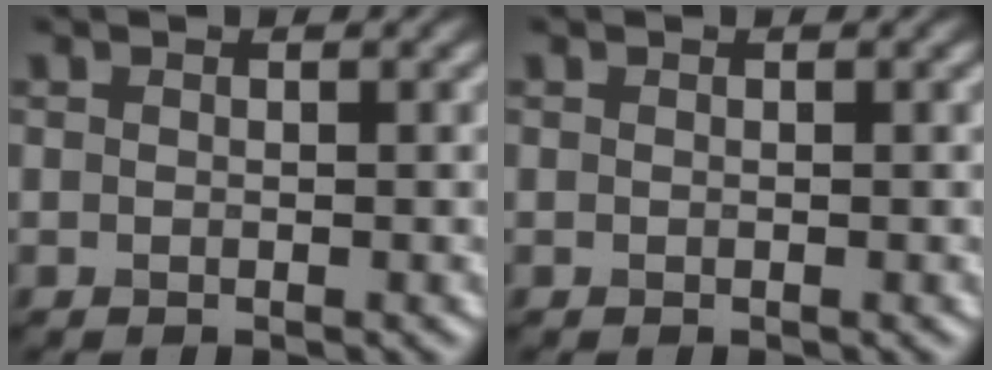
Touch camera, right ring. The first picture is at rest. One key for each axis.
{"total": 0.0}